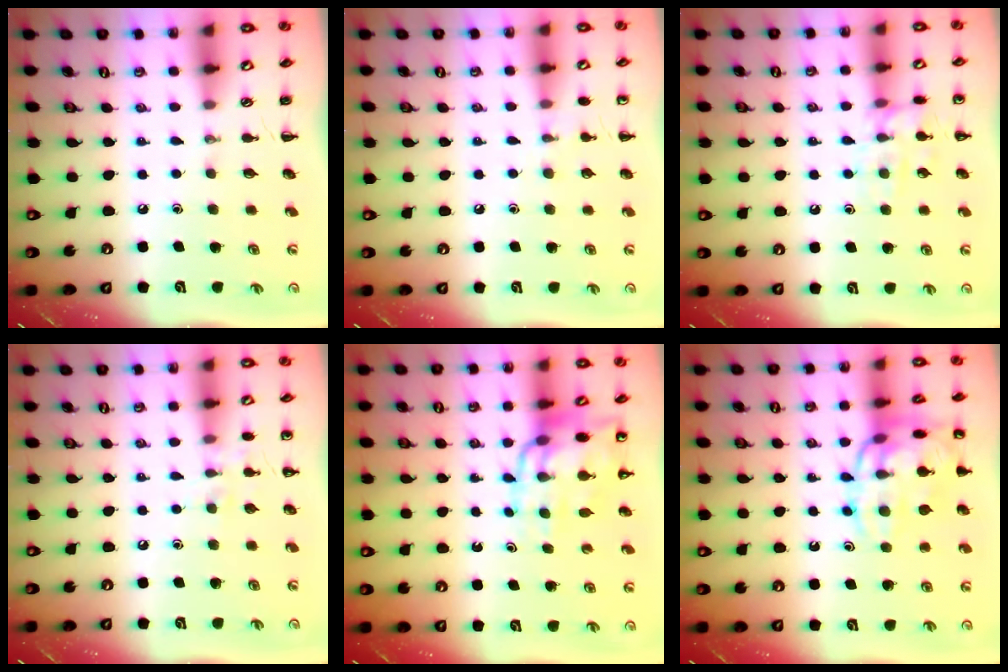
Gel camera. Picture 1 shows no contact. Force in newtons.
{"total": 5.5, "press": 5.1, "slide": 1.8}
{"total": 10.2, "press": 10.2, "slide": 0.9}
{"total": 6.4, "press": 6.1, "slide": 1.8}
{"total": 13.6, "press": 13.3, "slide": 3.0}
{"total": 16.4, "press": 16.4, "slide": 0.5}